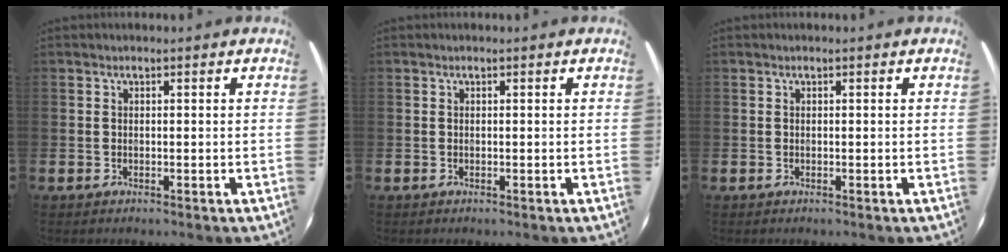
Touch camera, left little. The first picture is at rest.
{"total": 0.0}
{"total": 0.0}